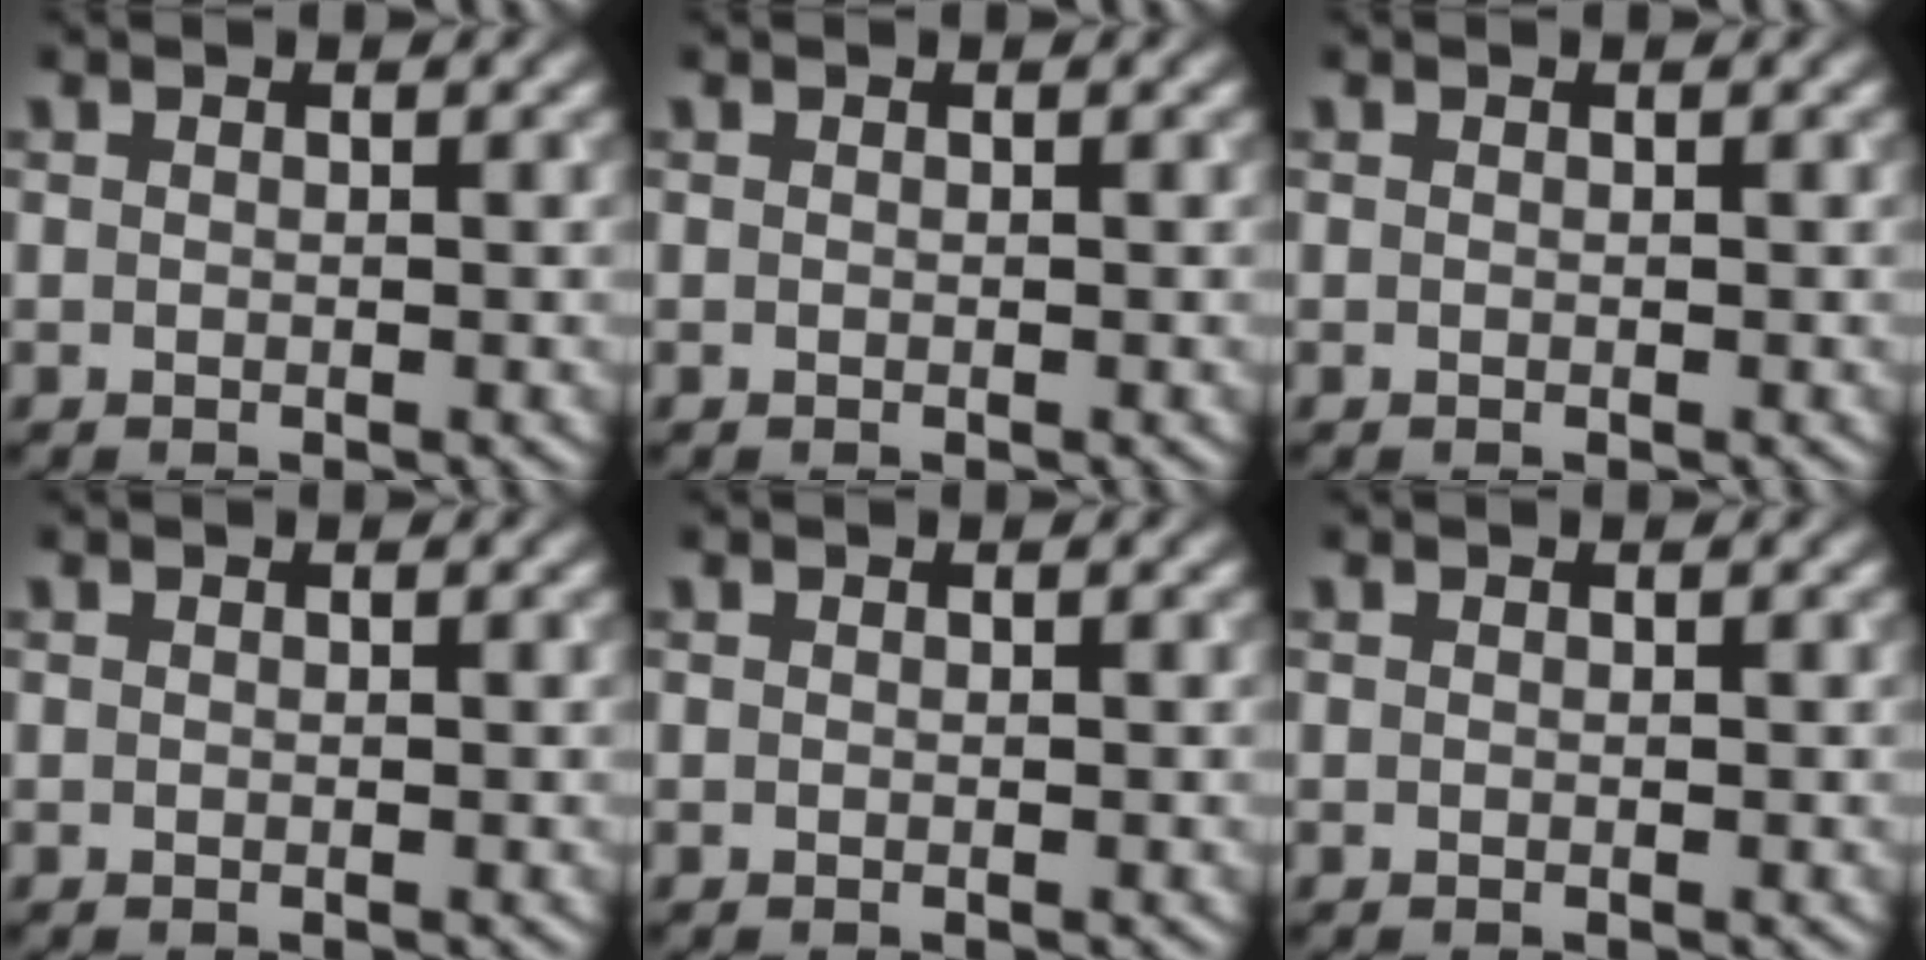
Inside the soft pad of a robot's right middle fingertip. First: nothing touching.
{"total": 0.0}
{"total": 0.0}
{"total": 0.0}
{"total": 0.0}
{"total": 0.0}